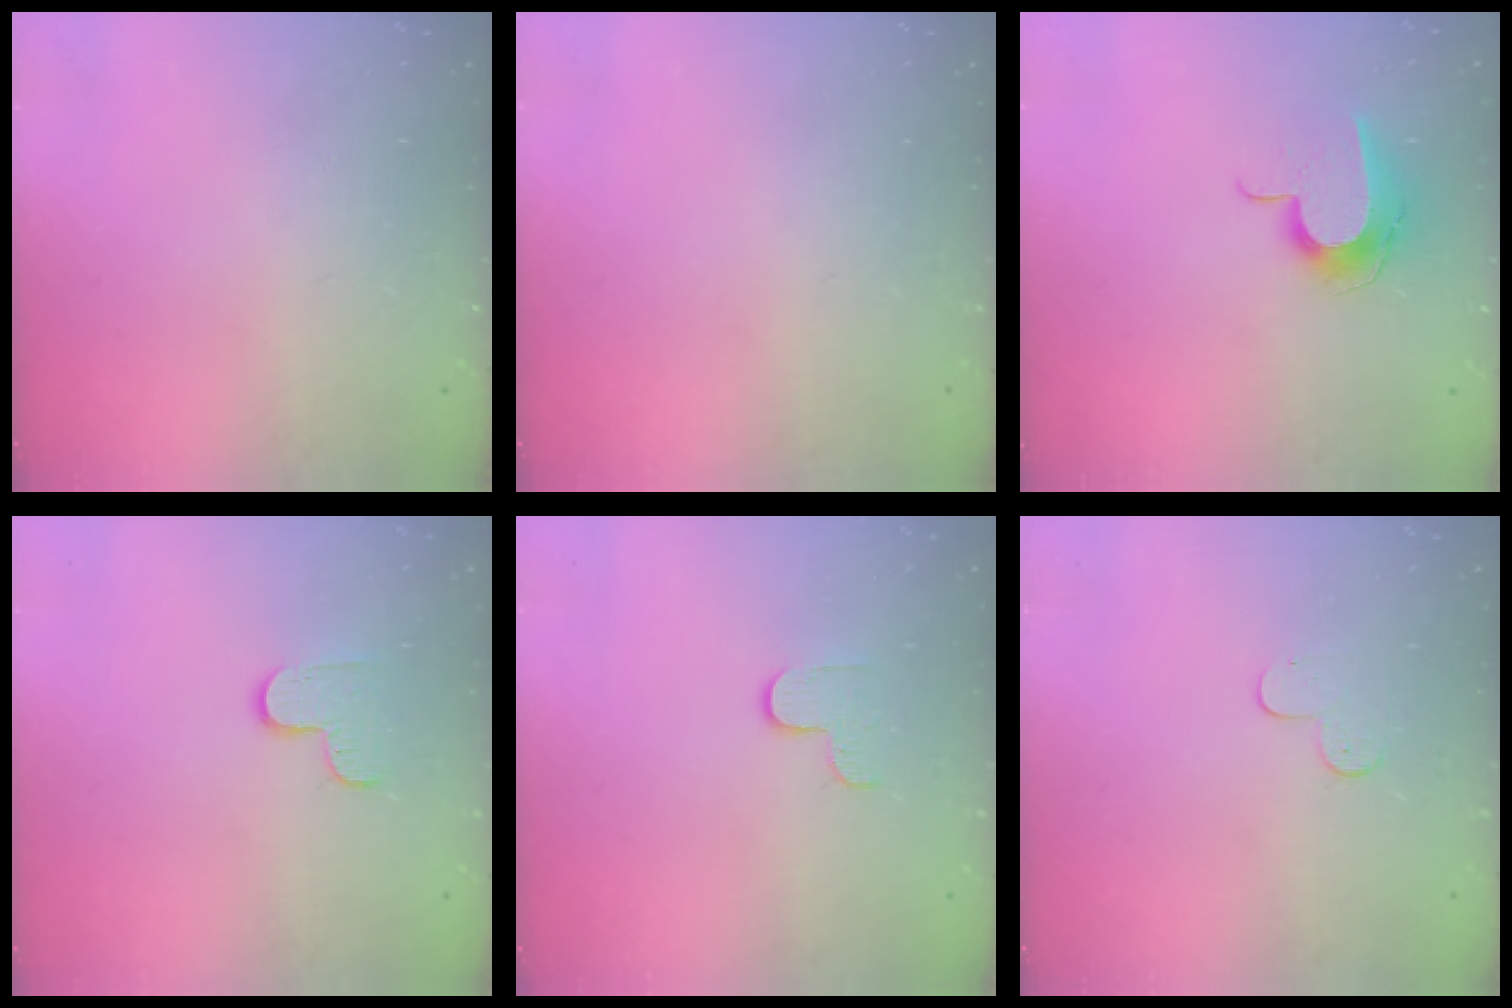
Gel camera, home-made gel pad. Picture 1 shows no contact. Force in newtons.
{"total": 0.0}
{"total": 10.1, "press": 10.1, "slide": 0.6}
{"total": 6.1, "press": 6.1, "slide": 0.6}
{"total": 3.1, "press": 3.1, "slide": 0.4}
{"total": 3.9, "press": 3.8, "slide": 0.3}